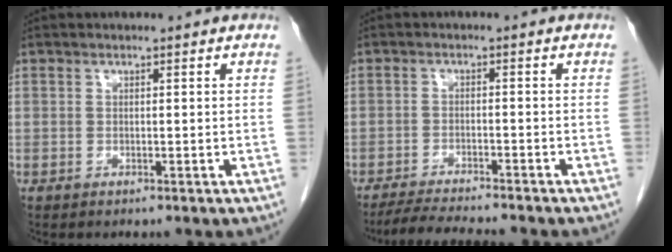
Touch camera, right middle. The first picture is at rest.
{"total": 7.2, "force": [-6.6, -0.4, 2.9], "torque": [-0.047, -0.019, -0.109]}